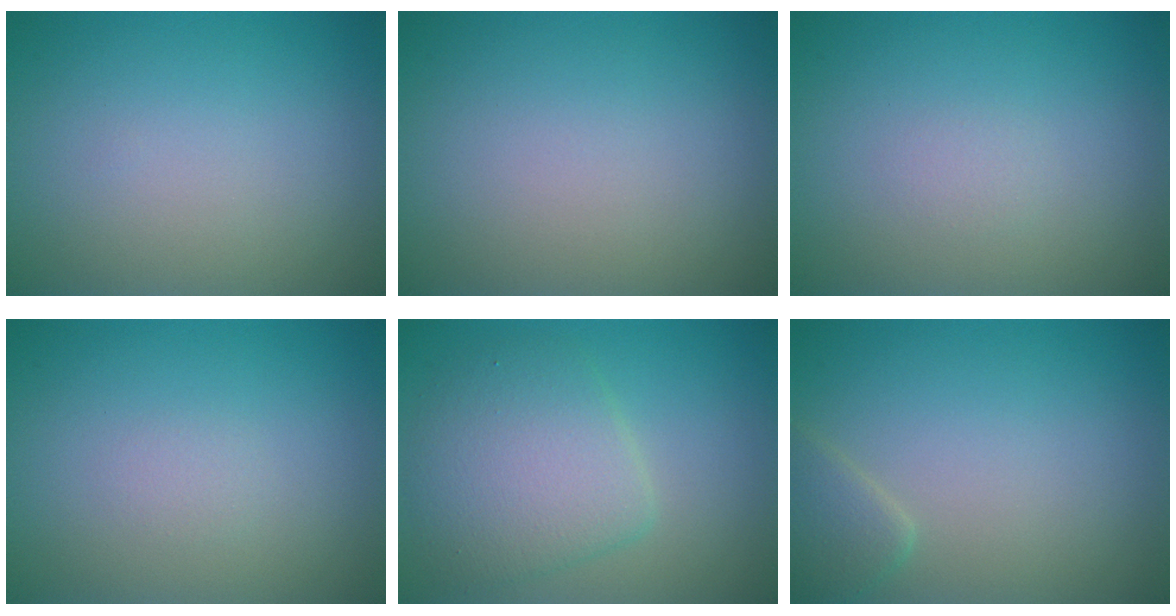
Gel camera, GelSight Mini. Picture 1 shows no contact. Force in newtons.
{"total": 0.0}
{"total": 0.6, "press": 0.6, "slide": 0.0}
{"total": 0.6, "press": 0.6, "slide": 0.0}
{"total": 5.3, "press": 5.3, "slide": 0.1}
{"total": 1.9, "press": 1.9, "slide": 0.1}